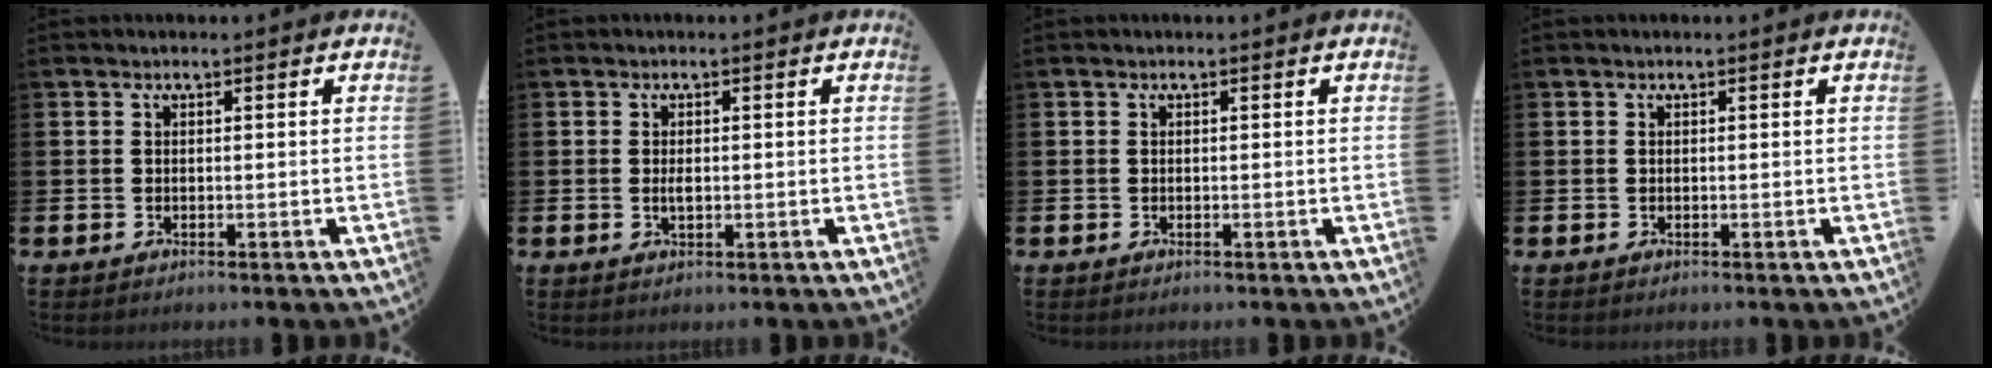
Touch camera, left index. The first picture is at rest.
{"total": 1.2, "force": [0.1, 0.5, 1.1], "torque": [-0.020, 0.002, 0.000]}
{"total": 0.0}
{"total": 0.0}